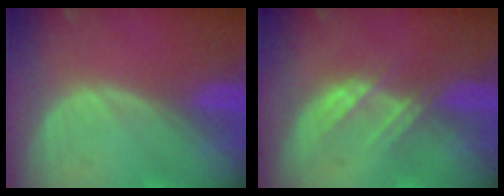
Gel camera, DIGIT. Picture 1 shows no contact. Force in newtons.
{"total": 3.0, "press": 3.0, "slide": 0.3}